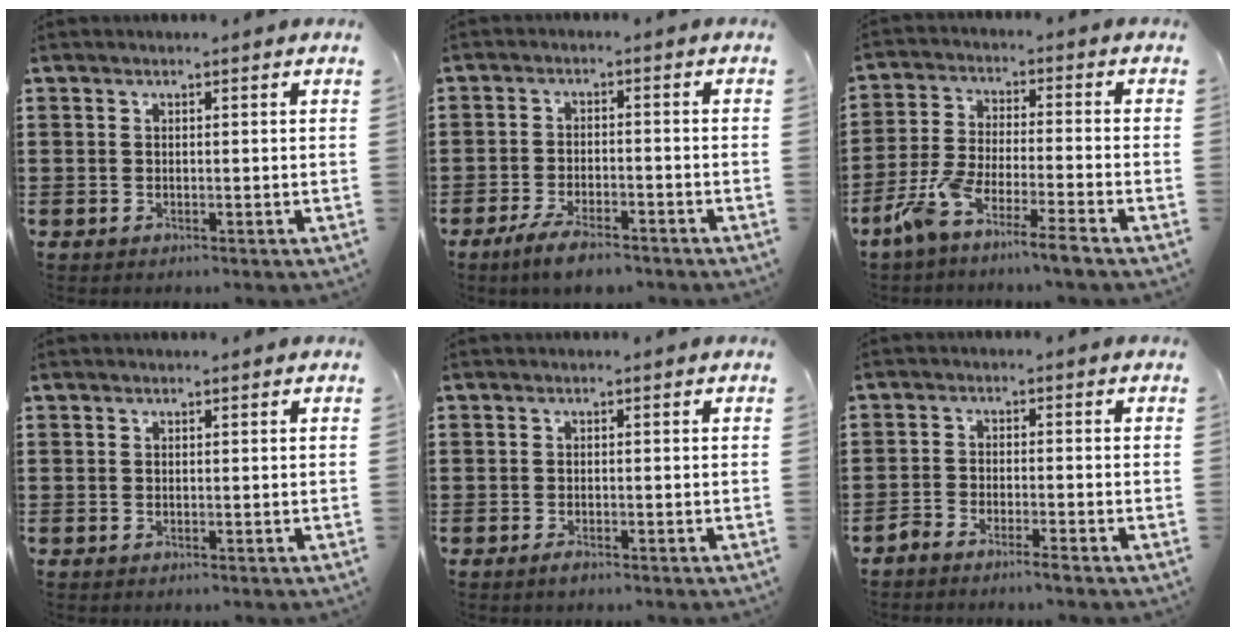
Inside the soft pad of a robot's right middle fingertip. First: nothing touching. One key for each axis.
{"total": 4.5, "fx": -3.7, "fy": 0.9, "fz": 2.3, "tx": -0.051, "ty": -0.001, "tz": -0.074}
{"total": 7.2, "fx": -6.1, "fy": -0.5, "fz": 3.8, "tx": -0.093, "ty": -0.016, "tz": -0.124}
{"total": 0.0}
{"total": 1.0, "fx": -0.8, "fy": 0.3, "fz": 0.6, "tx": -0.013, "ty": -0.004, "tz": -0.014}
{"total": 2.5, "fx": -2.4, "fy": 0.0, "fz": 0.5, "tx": -0.017, "ty": 0.000, "tz": -0.051}